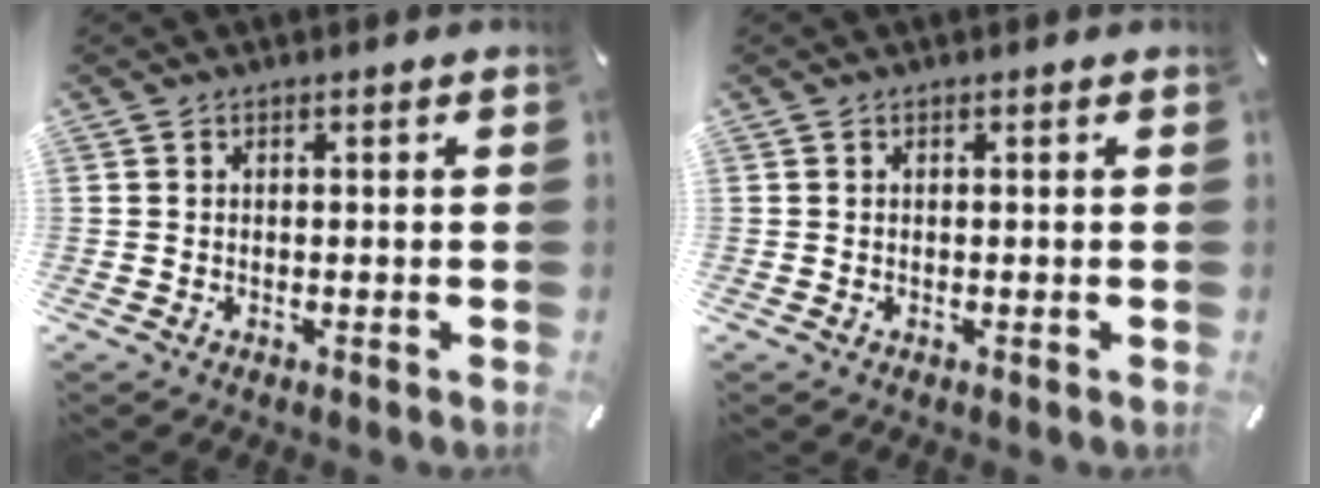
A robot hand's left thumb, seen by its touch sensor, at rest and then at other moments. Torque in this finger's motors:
{"motor_torque": [0.04, 0.04, -0.08, -0.03, 0.00]}